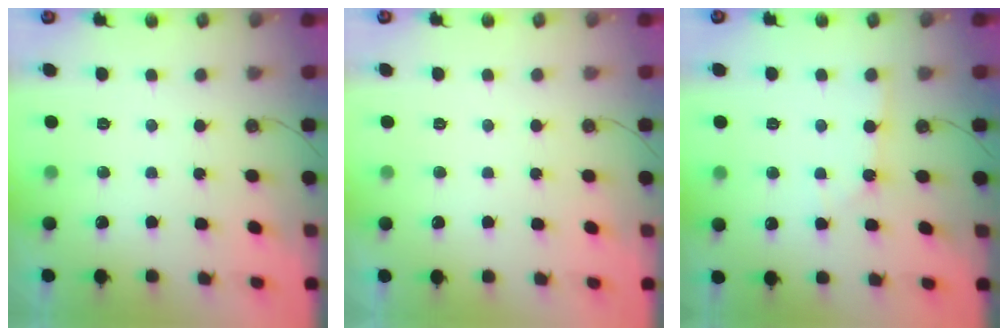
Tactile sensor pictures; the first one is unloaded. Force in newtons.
{"total": 0.0}
{"total": 2.2, "press": 2.2, "slide": 0.3}